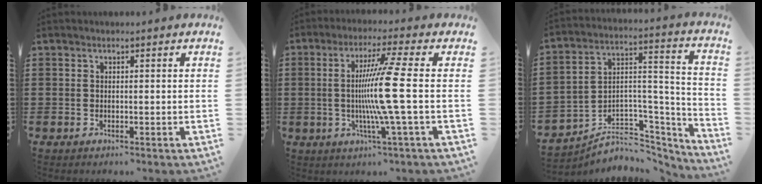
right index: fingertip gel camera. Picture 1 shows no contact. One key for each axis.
{"total": 10.6, "fx": -0.6, "fy": -1.4, "fz": 10.5, "tx": -0.218, "ty": -0.023, "tz": -0.030}
{"total": 4.7, "fx": -3.0, "fy": 3.4, "fz": 0.8, "tx": -0.022, "ty": -0.008, "tz": -0.056}